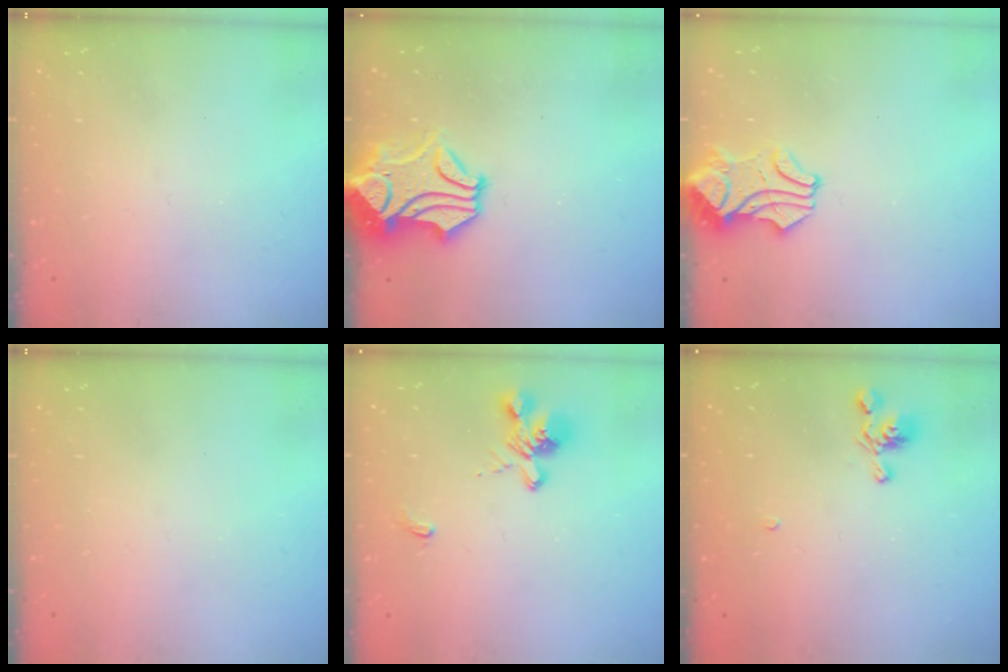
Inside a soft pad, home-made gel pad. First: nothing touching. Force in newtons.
{"total": 2.4, "press": 2.1, "slide": 1.3}
{"total": 1.6, "press": 1.3, "slide": 0.9}
{"total": 0.0}
{"total": 1.5, "press": 1.0, "slide": 1.2}
{"total": 6.5, "press": 6.5, "slide": 0.2}